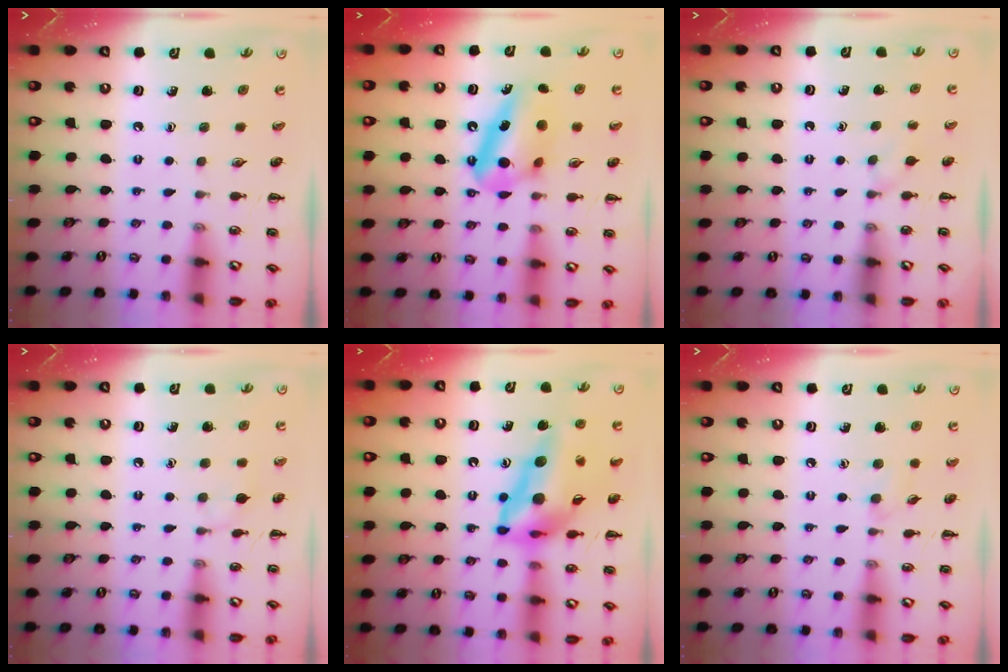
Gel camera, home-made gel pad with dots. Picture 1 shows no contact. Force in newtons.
{"total": 11.5, "press": 11.4, "slide": 1.6}
{"total": 1.9, "press": 1.7, "slide": 0.9}
{"total": 6.0, "press": 5.7, "slide": 1.9}
{"total": 16.7, "press": 15.8, "slide": 5.4}
{"total": 3.9, "press": 3.6, "slide": 1.5}